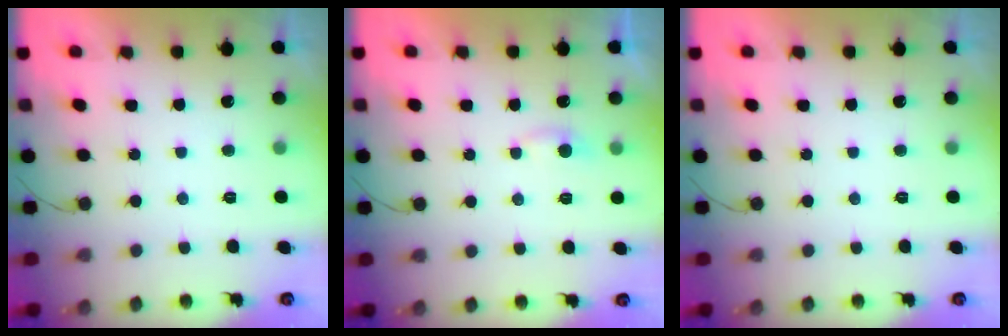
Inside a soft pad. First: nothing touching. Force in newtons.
{"total": 3.1, "press": 3.0, "slide": 0.4}
{"total": 0.0}